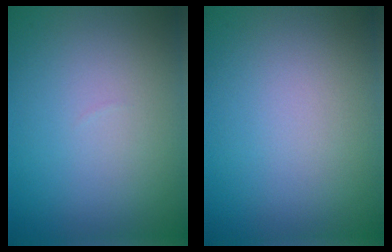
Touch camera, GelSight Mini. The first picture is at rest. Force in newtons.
{"total": 0.0}